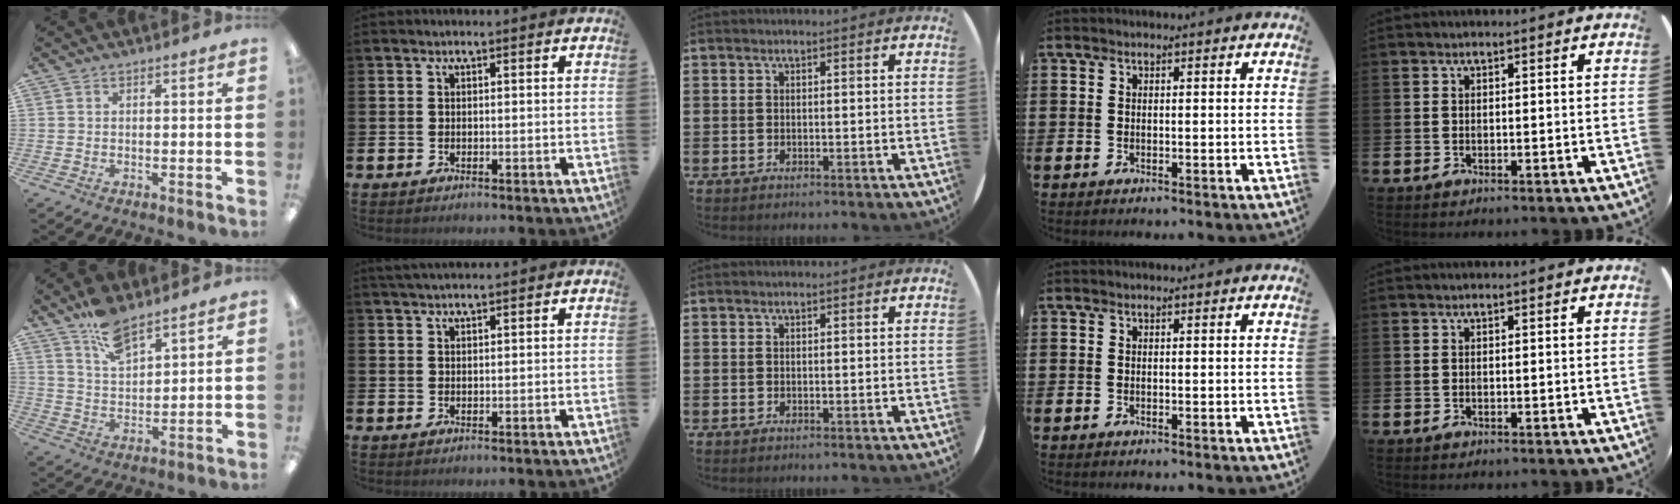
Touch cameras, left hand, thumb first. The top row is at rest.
{"thumb": {"total": 9.6, "force": [7.4, 3.8, 4.9], "torque": [-0.091, -0.036, 0.135]}, "index": {"total": 1.9, "force": [1.8, 0.2, 0.5], "torque": [-0.013, 0.001, 0.034]}}